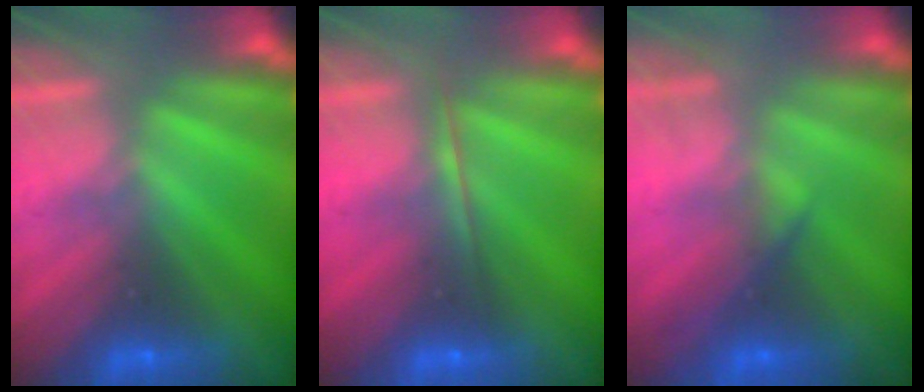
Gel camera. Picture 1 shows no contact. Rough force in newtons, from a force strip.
{"total": 1.7}
{"total": 1.9}